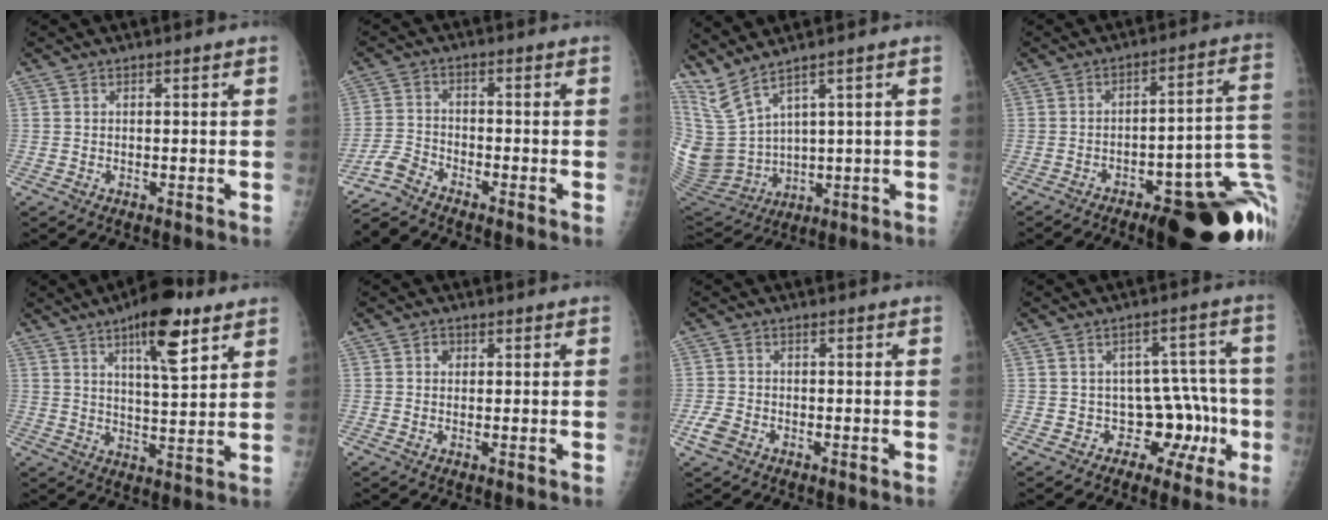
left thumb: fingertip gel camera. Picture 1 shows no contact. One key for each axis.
{"total": 4.1, "fx": -4.1, "fy": 0.4, "fz": 0.3, "tx": -0.016, "ty": 0.011, "tz": -0.089}
{"total": 10.1, "fx": 7.0, "fy": 3.9, "fz": 6.1, "tx": -0.128, "ty": -0.038, "tz": 0.183}
{"total": 24.4, "fx": -8.6, "fy": 7.4, "fz": 21.5, "tx": -0.199, "ty": 0.050, "tz": -0.107}
{"total": 11.9, "fx": 6.7, "fy": 3.5, "fz": 9.2, "tx": -0.124, "ty": -0.035, "tz": 0.101}
{"total": 1.3, "fx": 0.4, "fy": 1.2, "fz": 0.5, "tx": 0.001, "ty": 0.001, "tz": 0.003}
{"total": 3.2, "fx": -1.6, "fy": 2.2, "fz": 1.7, "tx": -0.040, "ty": 0.006, "tz": -0.030}
{"total": 9.2, "fx": -2.7, "fy": 7.0, "fz": 5.4, "tx": -0.012, "ty": 0.037, "tz": -0.032}